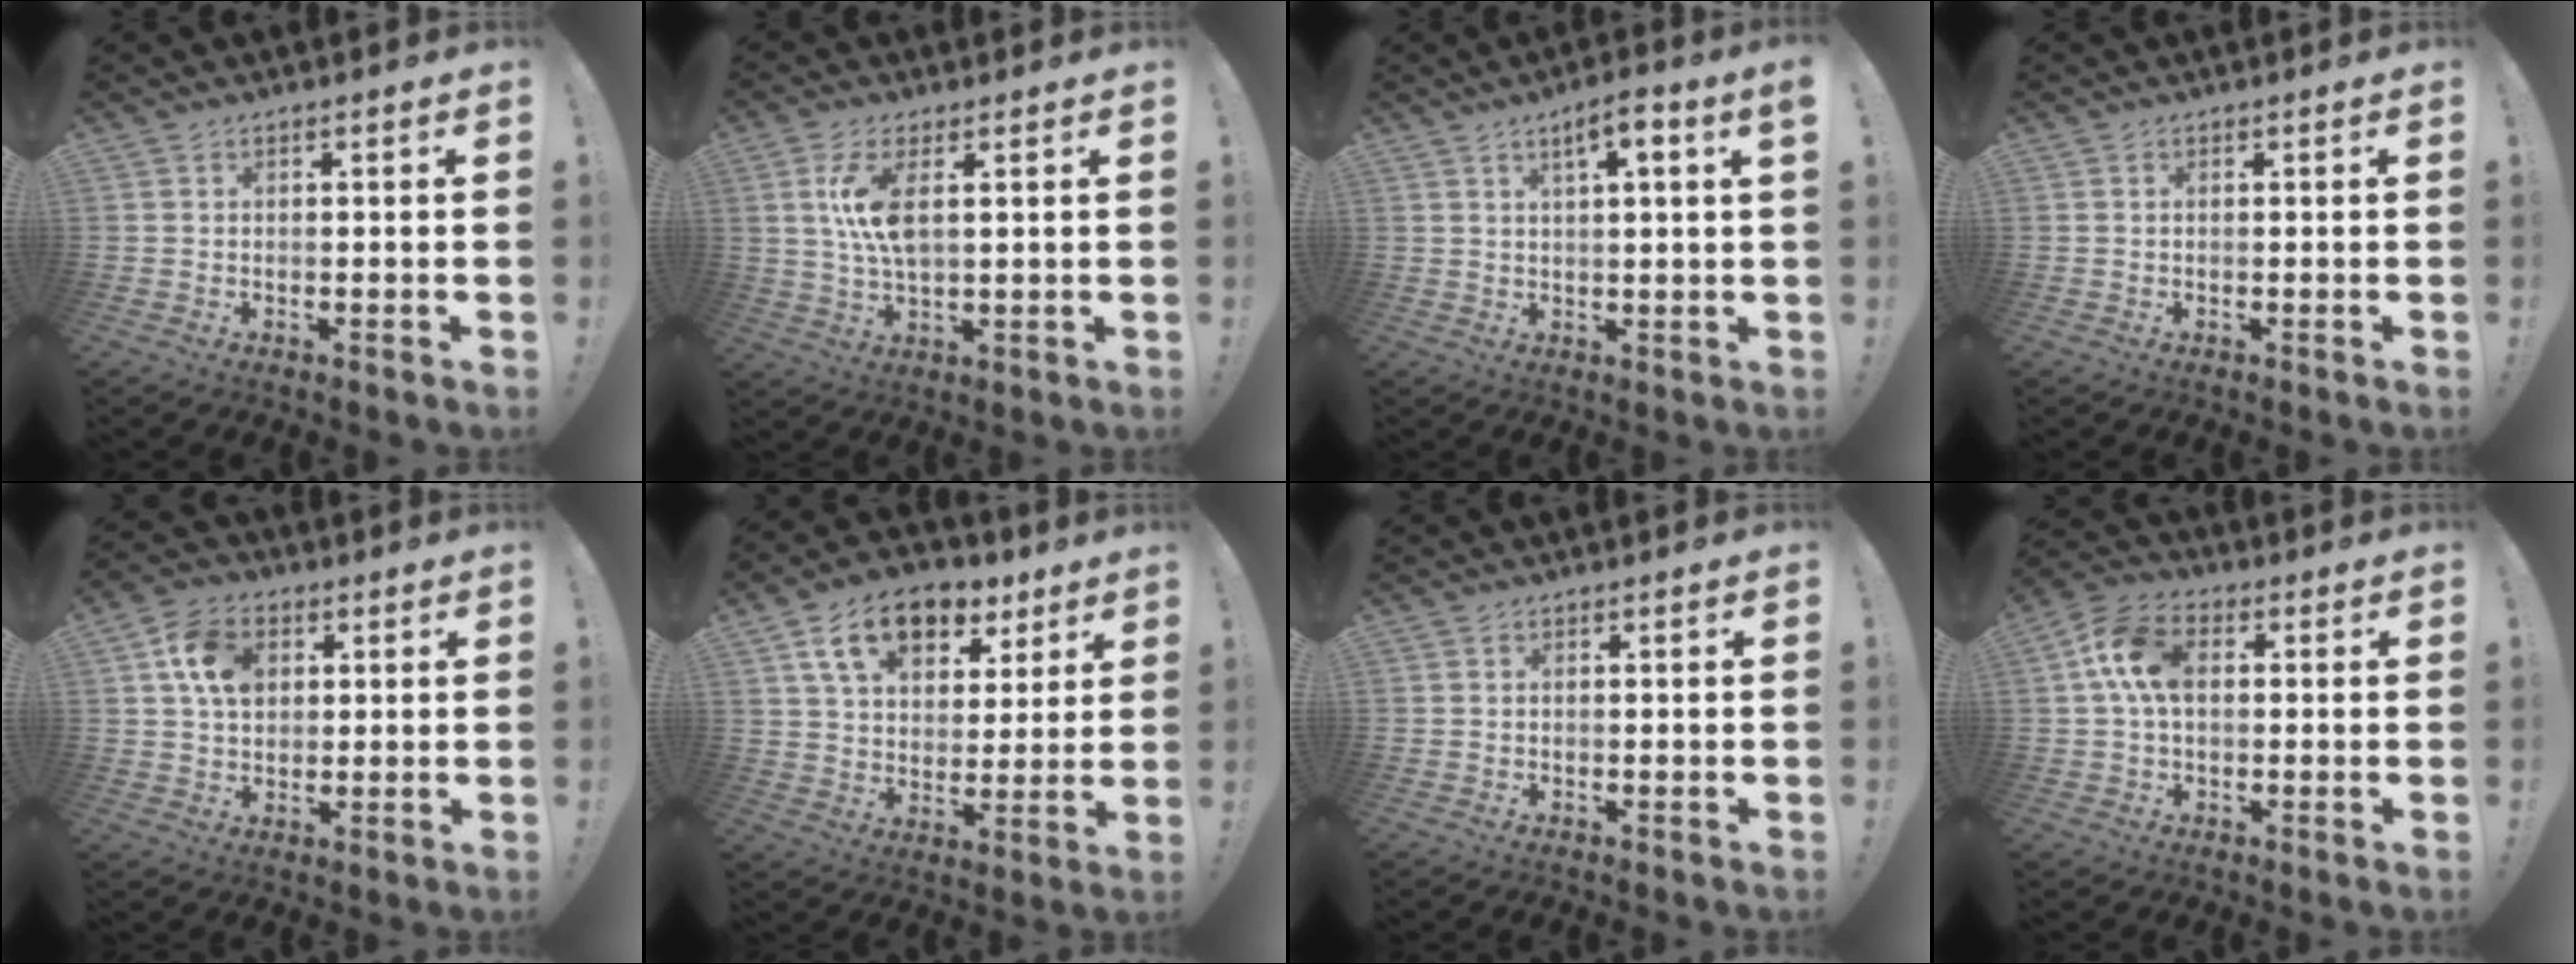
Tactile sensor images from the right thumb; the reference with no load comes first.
{"total": 9.3, "force": [2.4, 3.5, 8.2], "torque": [-0.154, -0.017, 0.037]}
{"total": 5.2, "force": [2.7, 0.1, 4.4], "torque": [-0.066, -0.008, 0.037]}
{"total": 0.0}
{"total": 10.3, "force": [3.4, 7.6, 6.1], "torque": [-0.096, 0.006, 0.066]}
{"total": 15.5, "force": [8.5, 9.7, 8.7], "torque": [-0.132, -0.034, 0.155]}
{"total": 0.0}
{"total": 11.1, "force": [1.5, 7.1, 8.3], "torque": [-0.150, 0.012, 0.031]}